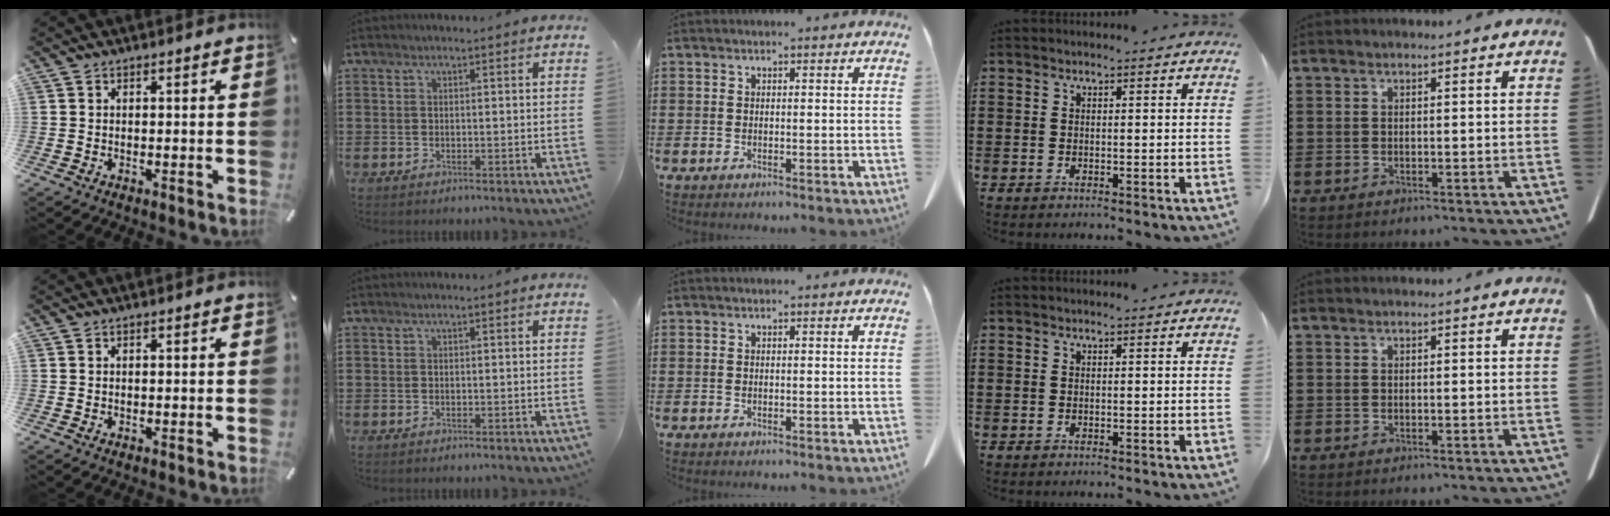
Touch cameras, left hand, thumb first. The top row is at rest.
{}